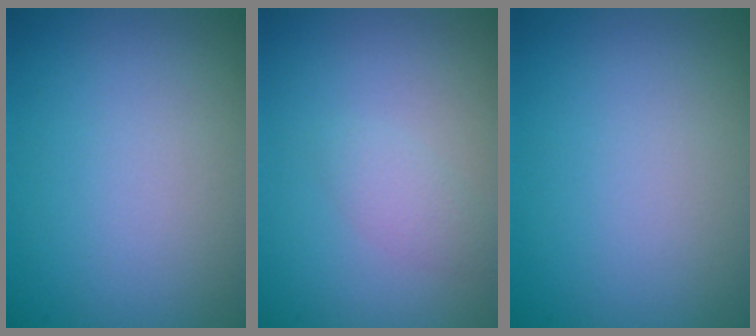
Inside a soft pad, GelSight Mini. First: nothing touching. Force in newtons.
{"total": 1.4, "press": 1.4, "slide": 0.1}
{"total": 0.0}